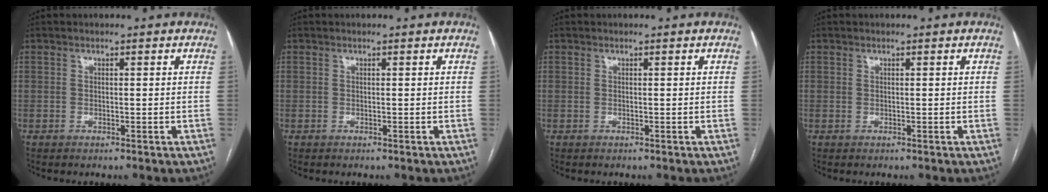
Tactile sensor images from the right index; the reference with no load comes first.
{"total": 0.0}
{"total": 0.0}
{"total": 0.0}